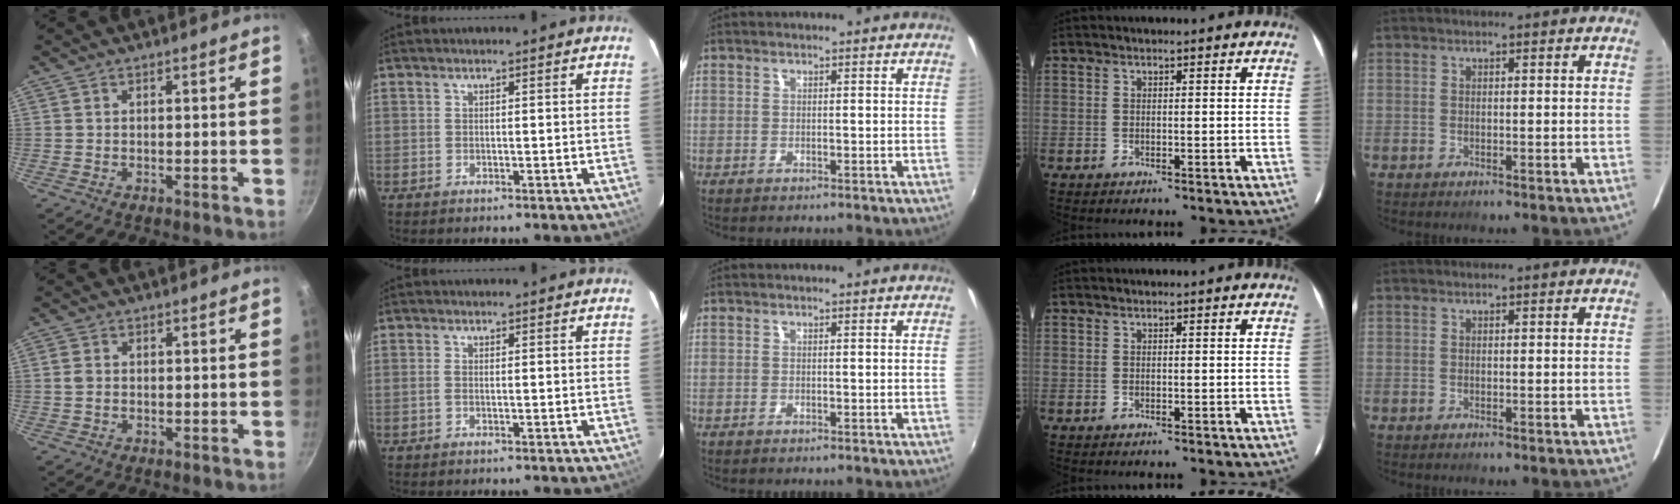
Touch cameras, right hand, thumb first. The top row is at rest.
{"thumb": {"total": 1.3, "force": [-0.1, 1.1, 0.8], "torque": [-0.017, 0.003, -0.004]}, "index": {"total": 0.9, "force": [-0.1, 0.1, 0.9], "torque": [-0.020, 0.001, -0.005]}}